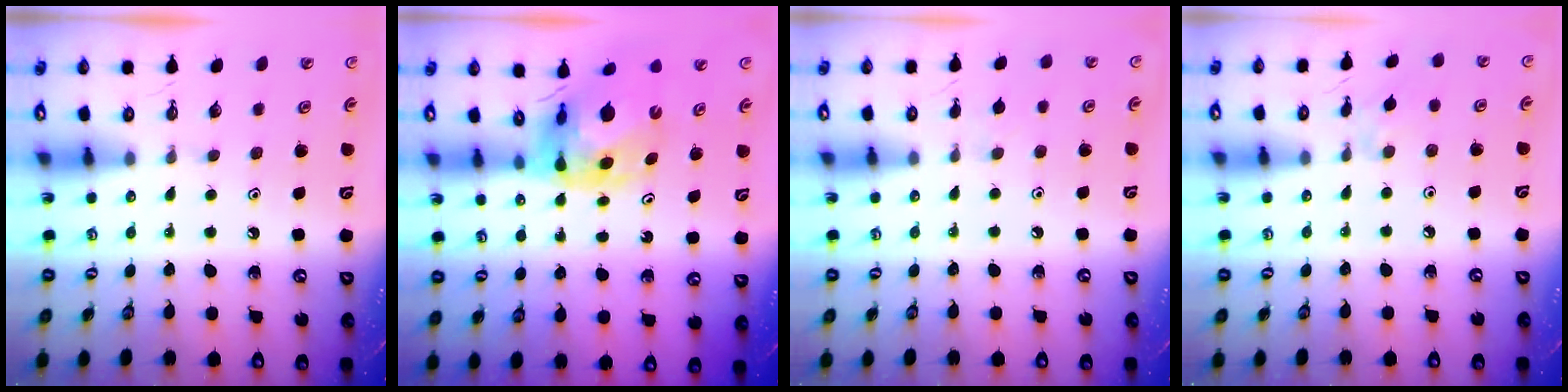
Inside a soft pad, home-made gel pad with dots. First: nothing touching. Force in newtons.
{"total": 11.2, "press": 11.1, "slide": 1.2}
{"total": 2.9, "press": 2.8, "slide": 0.6}
{"total": 2.1, "press": 2.1, "slide": 0.5}